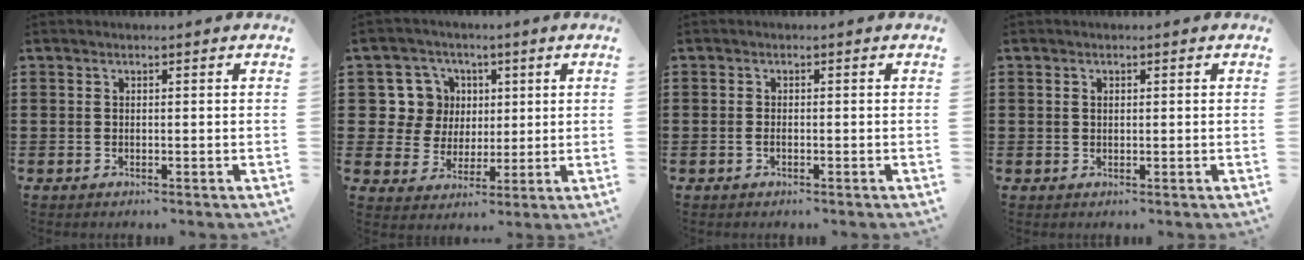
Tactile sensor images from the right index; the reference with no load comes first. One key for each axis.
{"total": 8.2, "fx": 2.2, "fy": 7.7, "fz": 1.5, "tx": -0.065, "ty": 0.014, "tz": 0.047}
{"total": 0.8, "fx": -0.4, "fy": 0.1, "fz": 0.7, "tx": -0.017, "ty": -0.009, "tz": -0.004}
{"total": 0.7, "fx": 0.2, "fy": 0.5, "fz": 0.5, "tx": -0.011, "ty": 0.001, "tz": 0.005}